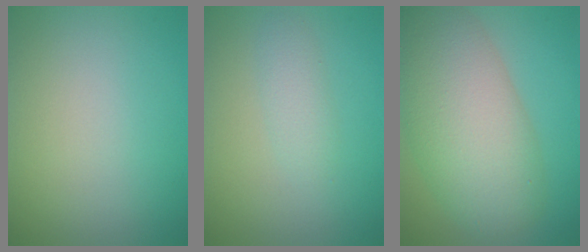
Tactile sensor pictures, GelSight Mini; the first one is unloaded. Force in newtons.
{"total": 1.5, "press": 1.5, "slide": 0.1}
{"total": 9.5, "press": 9.5, "slide": 0.6}